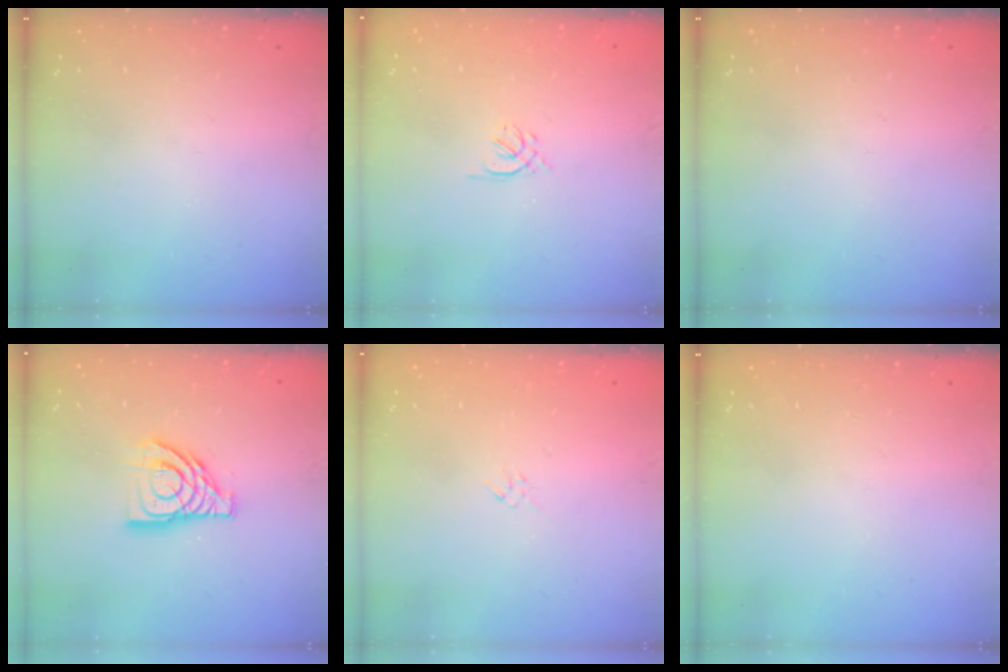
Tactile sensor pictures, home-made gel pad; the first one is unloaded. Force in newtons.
{"total": 1.6, "press": 1.5, "slide": 0.5}
{"total": 0.0}
{"total": 12.5, "press": 12.4, "slide": 1.5}
{"total": 1.3, "press": 1.3, "slide": 0.4}
{"total": 0.0}